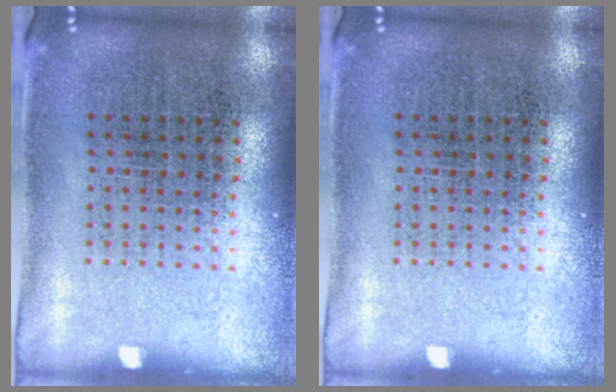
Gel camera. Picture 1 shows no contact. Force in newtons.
{"total": 0.0}